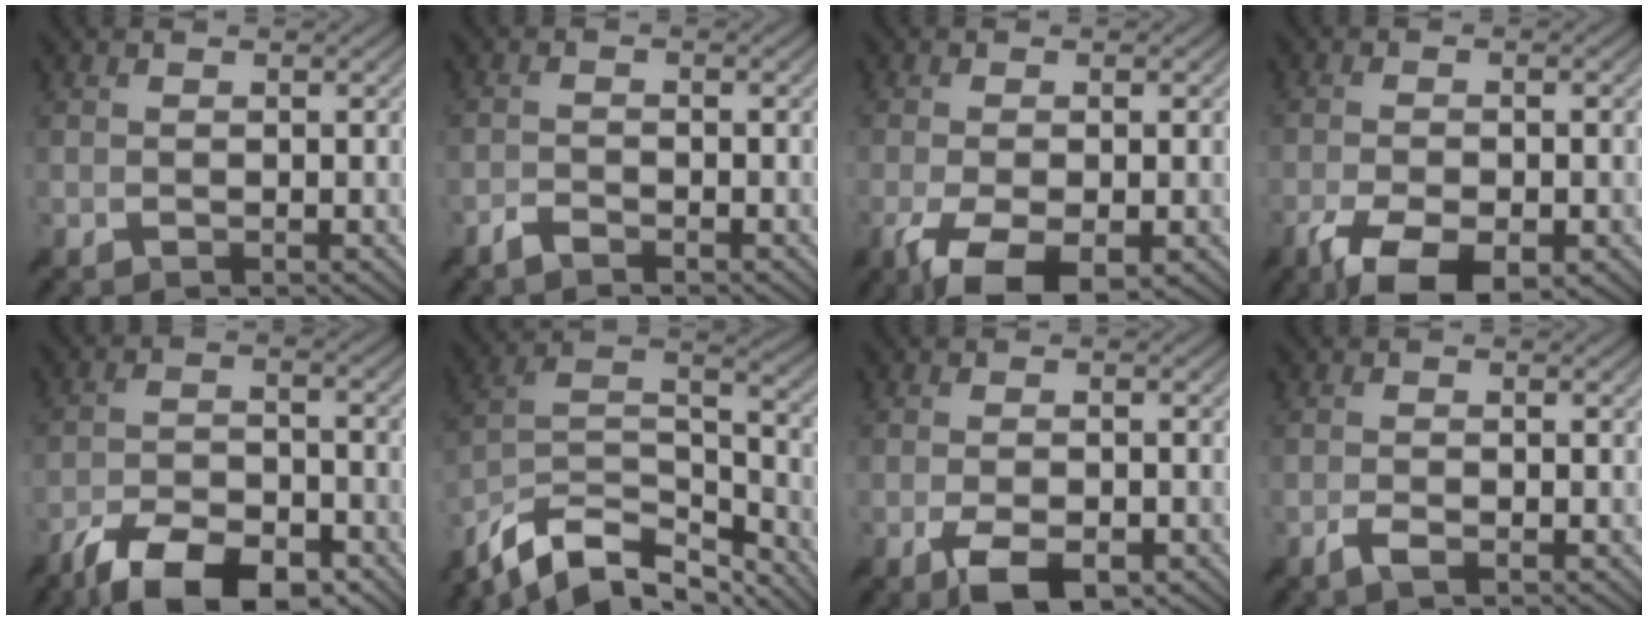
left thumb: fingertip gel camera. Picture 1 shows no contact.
{"total": 1.5, "force": [-1.2, 0.4, 0.7], "torque": [-0.017, 0.004, -0.031]}
{"total": 8.2, "force": [-4.1, 2.6, 6.6], "torque": [-0.136, -0.015, -0.066]}
{"total": 9.0, "force": [-5.2, 2.9, 6.7], "torque": [-0.134, -0.014, -0.089]}
{"total": 11.9, "force": [-8.4, 4.2, 7.2], "torque": [-0.136, -0.002, -0.157]}
{"total": 13.2, "force": [-9.6, 5.4, 7.1], "torque": [-0.180, -0.001, -0.171]}
{"total": 6.1, "force": [-3.2, 2.0, 4.9], "torque": [-0.096, 0.000, -0.056]}
{"total": 1.7, "force": [-0.9, 0.3, 1.4], "torque": [-0.032, 0.004, -0.024]}